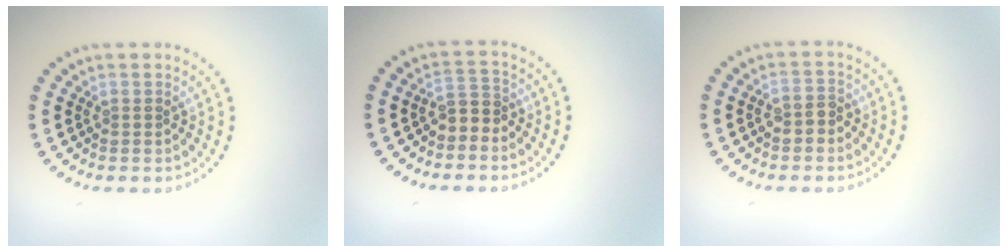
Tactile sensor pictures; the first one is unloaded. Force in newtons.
{"total": 1.8, "press": 1.5, "slide": 1.0}
{"total": 1.7, "press": 1.5, "slide": 0.7}